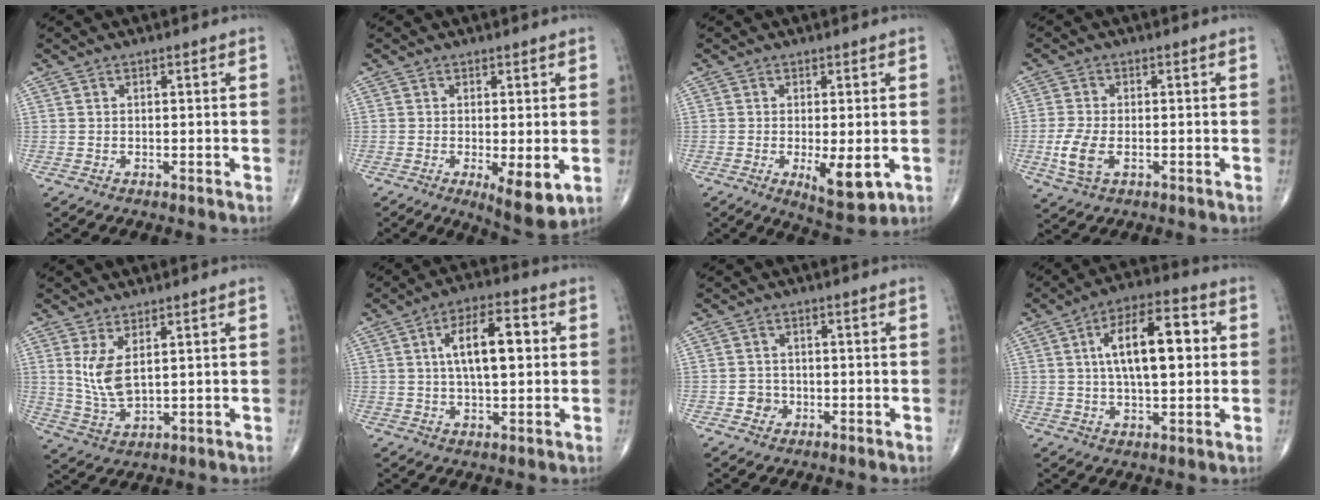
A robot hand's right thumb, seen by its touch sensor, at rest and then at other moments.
{"total": 6.8, "force": [-1.6, 2.1, 6.3], "torque": [-0.092, -0.021, -0.020]}
{"total": 7.2, "force": [-1.8, 2.5, 6.5], "torque": [-0.094, -0.019, -0.020]}
{"total": 5.8, "force": [-1.5, 3.1, 4.7], "torque": [-0.109, -0.003, -0.028]}
{"total": 6.8, "force": [2.1, 3.0, 5.7], "torque": [-0.117, -0.019, 0.056]}
{"total": 11.3, "force": [1.8, 4.8, 10.0], "torque": [-0.158, 0.013, 0.027]}
{"total": 2.6, "force": [-0.9, 2.4, 0.6], "torque": [0.006, 0.009, -0.016]}
{"total": 14.9, "force": [2.3, 6.4, 13.2], "torque": [-0.205, 0.017, 0.034]}